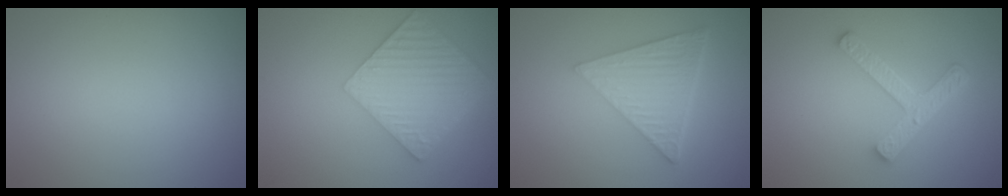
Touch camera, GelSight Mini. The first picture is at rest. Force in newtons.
{"total": 7.0, "press": 4.9, "slide": 5.0}
{"total": 6.3, "press": 4.2, "slide": 4.7}
{"total": 4.3, "press": 3.2, "slide": 2.8}